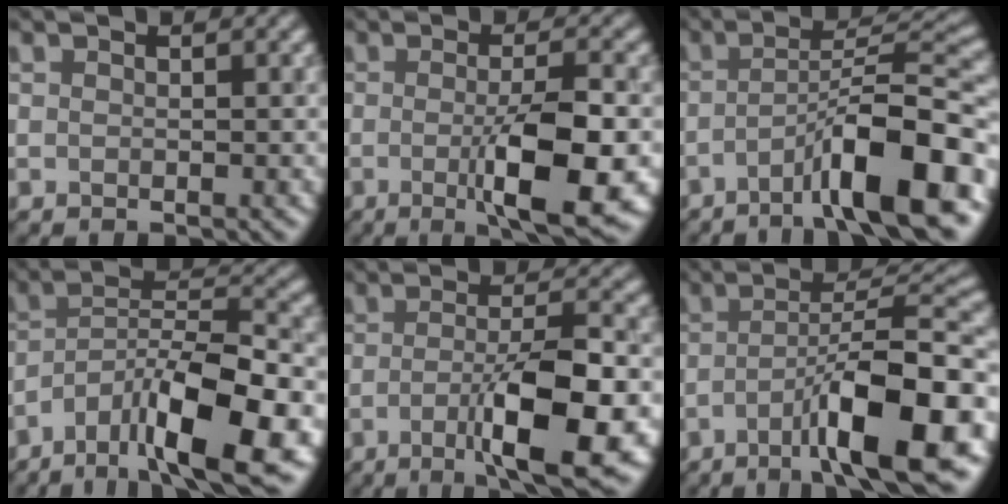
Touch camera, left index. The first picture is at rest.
{"total": 7.6, "force": [-1.7, 1.6, 7.2], "torque": [-0.111, -0.009, -0.024]}
{"total": 10.2, "force": [-4.9, 2.0, 8.8], "torque": [-0.124, 0.022, -0.084]}
{"total": 11.4, "force": [-6.3, 2.9, 9.1], "torque": [-0.145, 0.008, -0.108]}
{"total": 9.0, "force": [-3.2, 1.8, 8.2], "torque": [-0.125, 0.002, -0.056]}
{"total": 11.1, "force": [-4.7, 2.3, 9.8], "torque": [-0.140, 0.014, -0.078]}